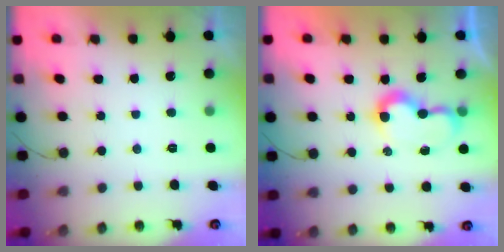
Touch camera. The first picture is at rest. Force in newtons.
{"total": 7.4, "press": 7.3, "slide": 0.7}